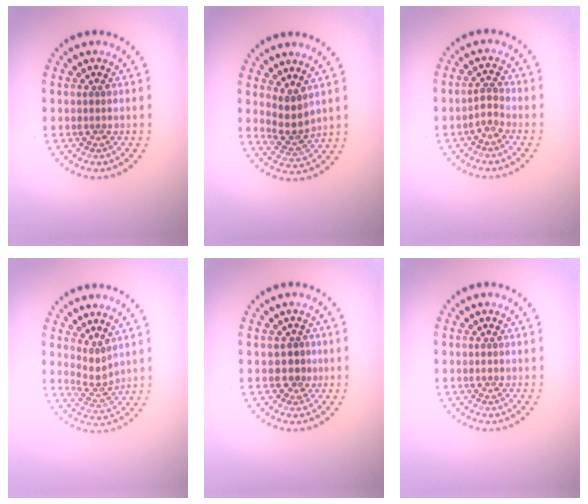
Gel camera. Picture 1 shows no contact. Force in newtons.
{"total": 2.7, "press": 2.1, "slide": 1.6}
{"total": 1.5, "press": 1.2, "slide": 0.9}
{"total": 2.2, "press": 1.5, "slide": 1.6}
{"total": 1.7, "press": 1.4, "slide": 0.9}
{"total": 0.5, "press": 0.5, "slide": 0.1}